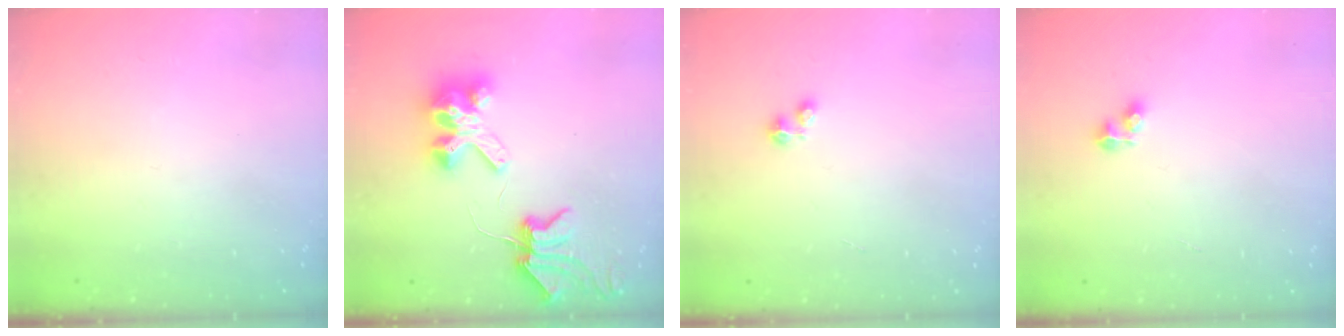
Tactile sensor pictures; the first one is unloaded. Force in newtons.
{"total": 8.0, "press": 8.0, "slide": 1.0}
{"total": 1.9, "press": 1.9, "slide": 0.2}
{"total": 3.7, "press": 3.7, "slide": 0.5}